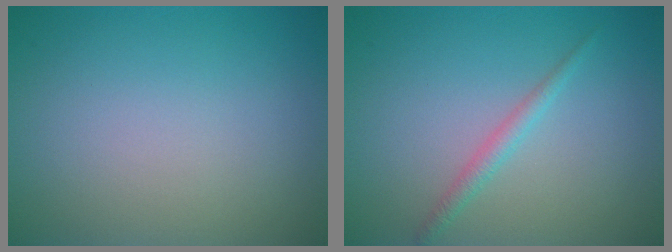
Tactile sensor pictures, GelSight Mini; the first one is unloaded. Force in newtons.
{"total": 1.3, "press": 1.3, "slide": 0.0}